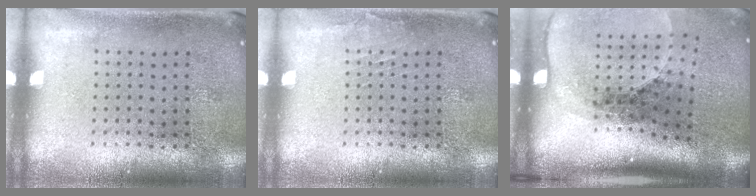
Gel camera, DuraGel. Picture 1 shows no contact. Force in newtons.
{"total": 0.7, "press": 0.7, "slide": 0.1}
{"total": 2.6, "press": 1.9, "slide": 1.9}